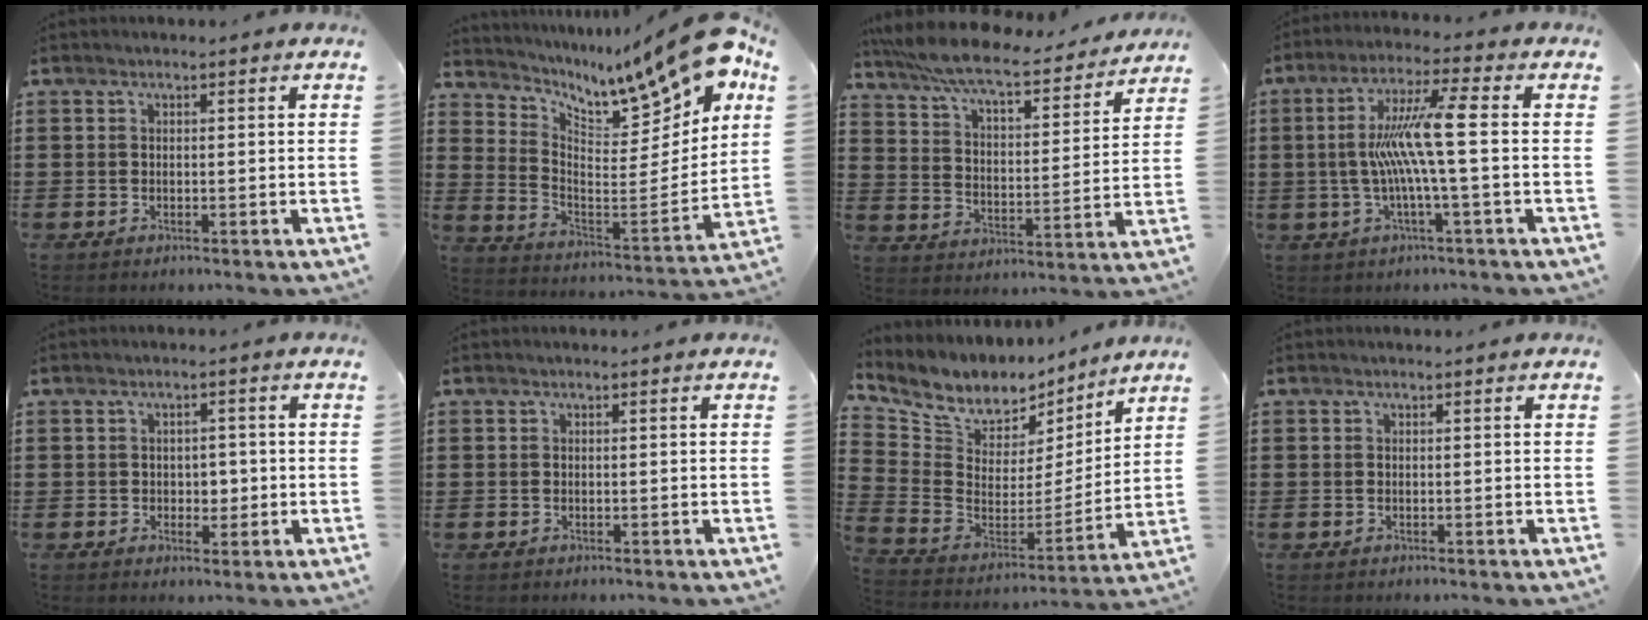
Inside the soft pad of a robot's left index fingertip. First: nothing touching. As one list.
[{"total": 12.7, "force": [10.3, 3.4, 6.7], "torque": [-0.106, -0.095, 0.163]}, {"total": 7.9, "force": [7.1, 0.7, 3.3], "torque": [-0.095, -0.042, 0.120]}, {"total": 10.2, "force": [0.0, 0.3, 10.2], "torque": [-0.207, -0.006, -0.013]}, {"total": 2.2, "force": [-0.1, 1.8, 1.3], "torque": [-0.023, 0.004, -0.009]}, {"total": 0.0}, {"total": 7.3, "force": [6.0, 3.9, 1.6], "torque": [-0.075, -0.041, 0.107]}, {"total": 0.0}]